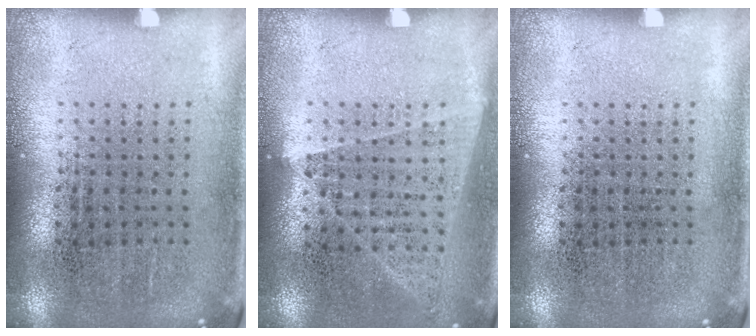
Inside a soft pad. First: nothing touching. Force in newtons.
{"total": 1.0, "press": 1.0, "slide": 0.1}
{"total": 0.0}